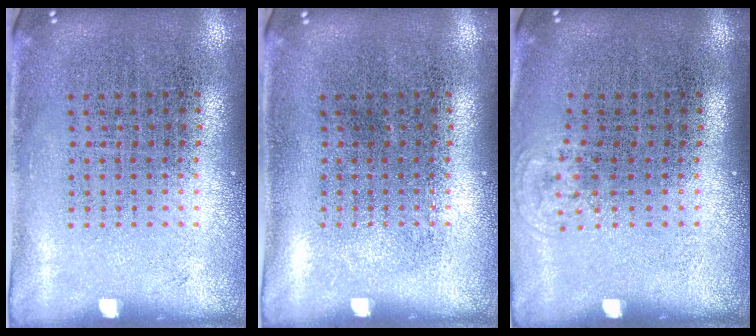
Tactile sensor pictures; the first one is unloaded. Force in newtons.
{"total": 0.0}
{"total": 0.6, "press": 0.5, "slide": 0.3}